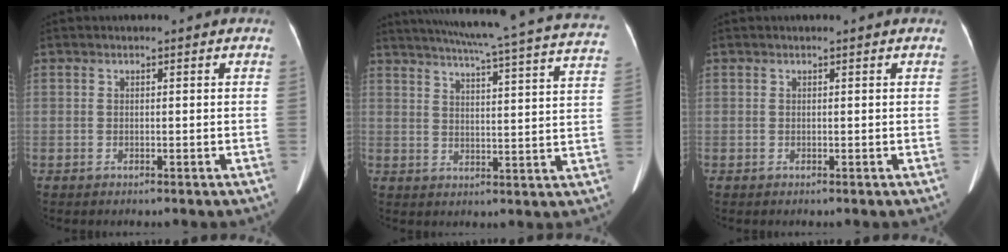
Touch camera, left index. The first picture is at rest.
{"total": 27.0, "force": [23.9, 0.3, 12.5], "torque": [-0.200, -0.042, 0.288]}
{"total": 0.0}